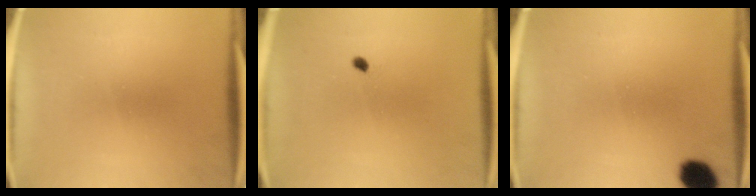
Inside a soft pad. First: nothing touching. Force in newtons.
{"total": 0.8}
{"total": 6.7}